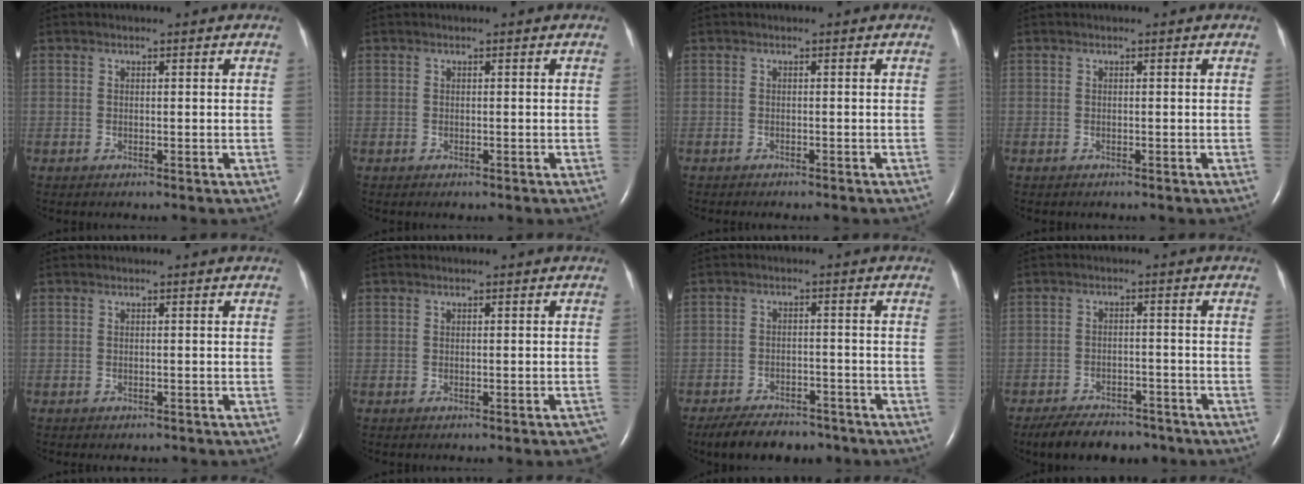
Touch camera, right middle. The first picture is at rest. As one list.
[{"total": 0.0}, {"total": 3.5, "force": [-3.1, 0.6, 1.5], "torque": [-0.023, -0.006, -0.033]}, {"total": 0.0}, {"total": 1.5, "force": [-1.4, 0.6, 0.4], "torque": [-0.013, -0.002, -0.014]}, {"total": 3.2, "force": [-2.8, 0.3, 1.5], "torque": [-0.007, -0.006, -0.031]}, {"total": 9.1, "force": [-7.5, 3.6, 3.5], "torque": [-0.056, -0.005, -0.113]}, {"total": 9.2, "force": [-7.7, 3.7, 3.6], "torque": [-0.057, -0.004, -0.114]}]